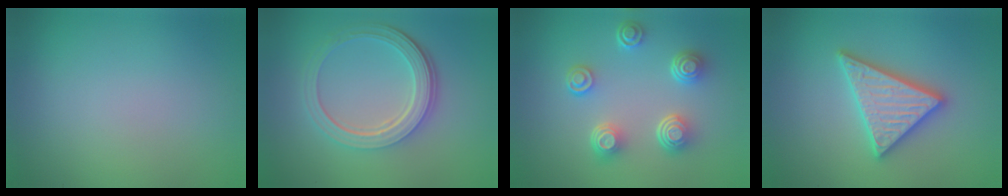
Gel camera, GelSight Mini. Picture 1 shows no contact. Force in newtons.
{"total": 5.3, "press": 3.9, "slide": 3.7}
{"total": 4.9, "press": 3.5, "slide": 3.4}
{"total": 4.7, "press": 4.6, "slide": 0.7}